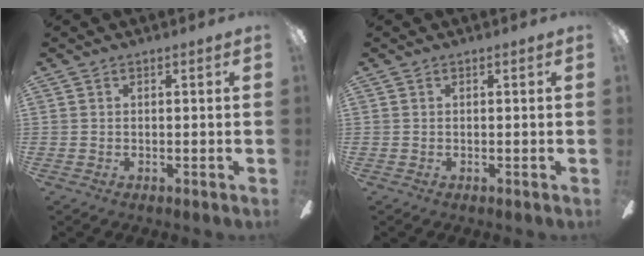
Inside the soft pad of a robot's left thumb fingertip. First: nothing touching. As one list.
[{"total": 0.0}]